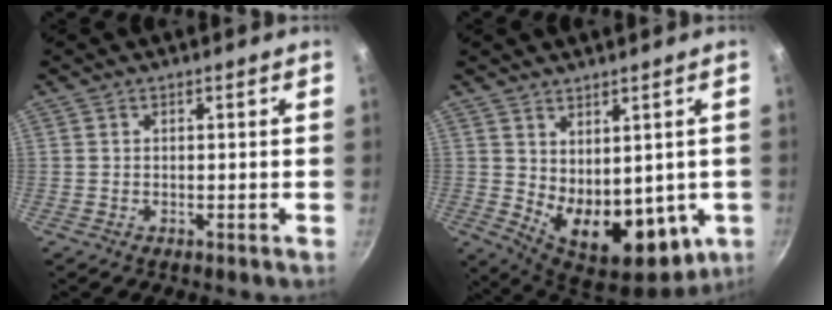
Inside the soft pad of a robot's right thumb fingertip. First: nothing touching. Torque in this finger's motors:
{"motor_torque": [-0.17, 1.31, 0.98, -0.05, 0.09]}